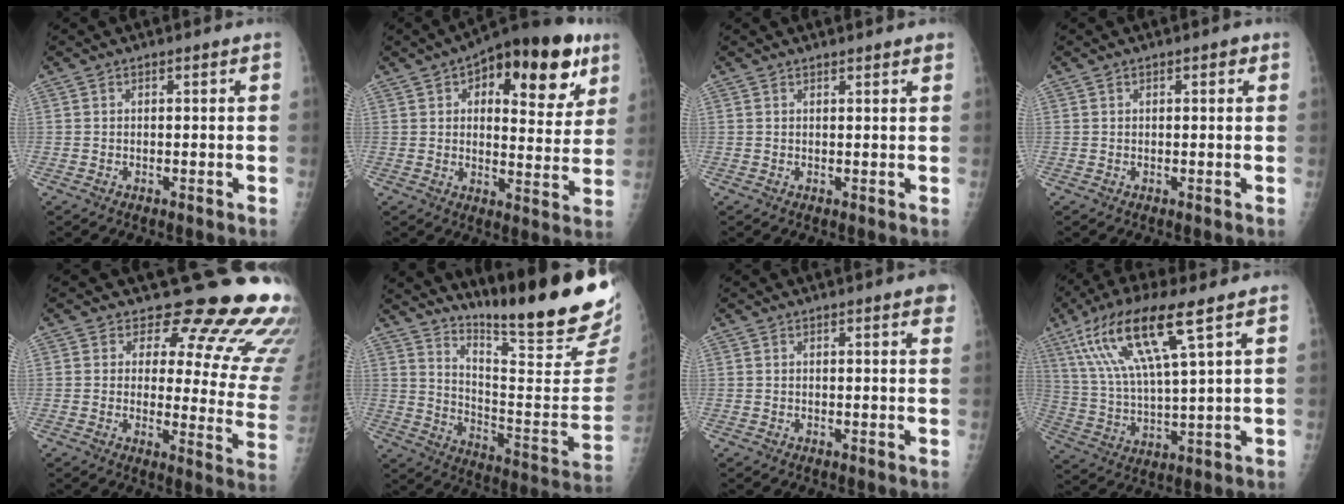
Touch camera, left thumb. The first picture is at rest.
{"total": 20.5, "force": [9.9, 9.9, 15.0], "torque": [-0.162, -0.017, 0.136]}
{"total": 2.2, "force": [1.9, 0.3, 1.0], "torque": [-0.006, -0.002, 0.019]}
{"total": 1.4, "force": [0.6, 0.7, 1.1], "torque": [-0.008, 0.001, 0.007]}
{"total": 19.9, "force": [15.7, 8.1, 9.3], "torque": [-0.066, -0.118, 0.164]}
{"total": 24.5, "force": [20.1, 2.0, 13.9], "torque": [-0.188, -0.170, 0.291]}
{"total": 2.6, "force": [1.7, 0.4, 2.0], "torque": [-0.018, 0.000, 0.016]}
{"total": 16.6, "force": [8.3, 3.0, 14.1], "torque": [-0.292, -0.019, 0.161]}